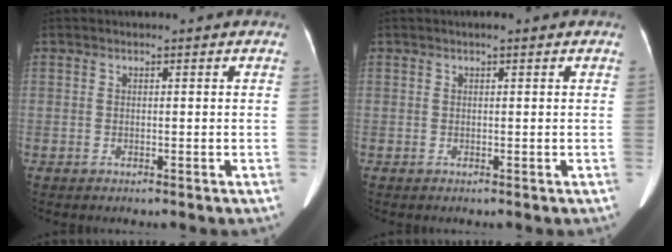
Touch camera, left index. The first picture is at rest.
{"total": 0.6, "force": [0.3, 0.0, 0.5], "torque": [-0.011, 0.004, 0.006]}